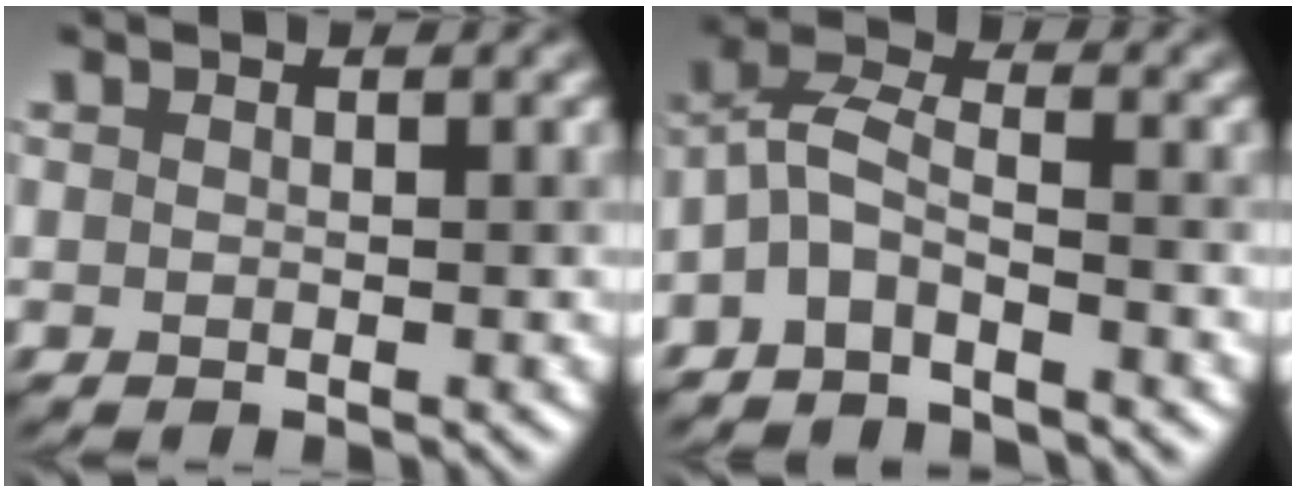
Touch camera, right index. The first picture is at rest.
{"total": 3.2, "force": [-2.2, 1.1, 2.1], "torque": [-0.055, 0.006, -0.053]}